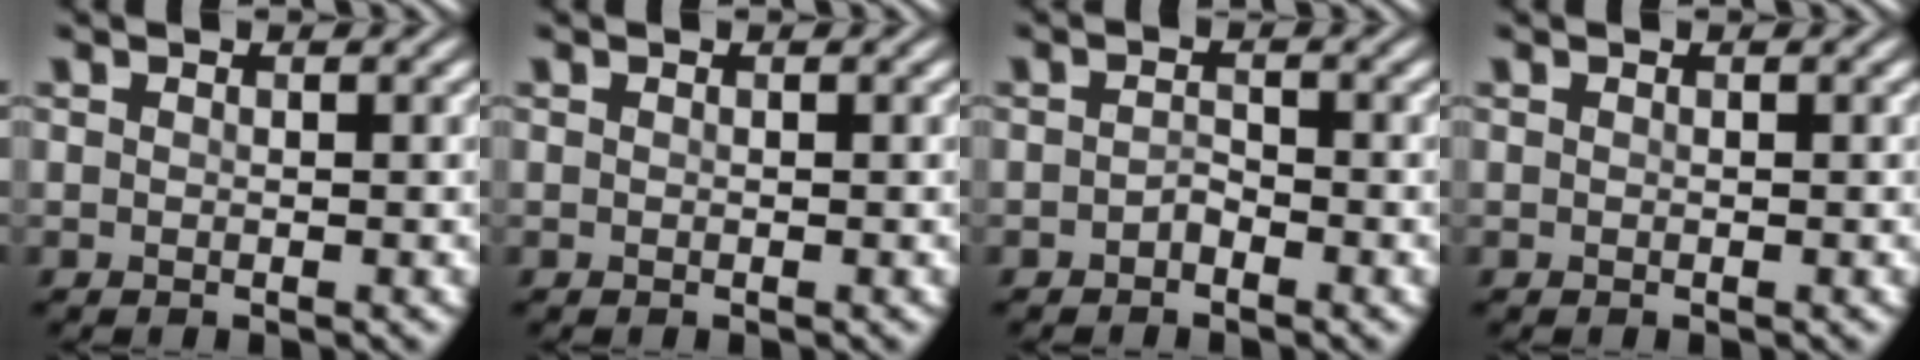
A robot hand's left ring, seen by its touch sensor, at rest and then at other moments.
{"total": 0.0}
{"total": 1.1, "force": [-0.7, 0.5, 0.6], "torque": [-0.013, 0.003, -0.014]}
{"total": 0.0}